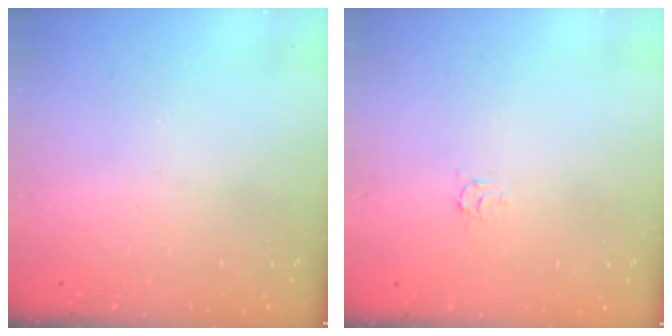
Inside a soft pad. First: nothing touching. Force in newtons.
{"total": 3.6, "press": 3.6, "slide": 0.3}